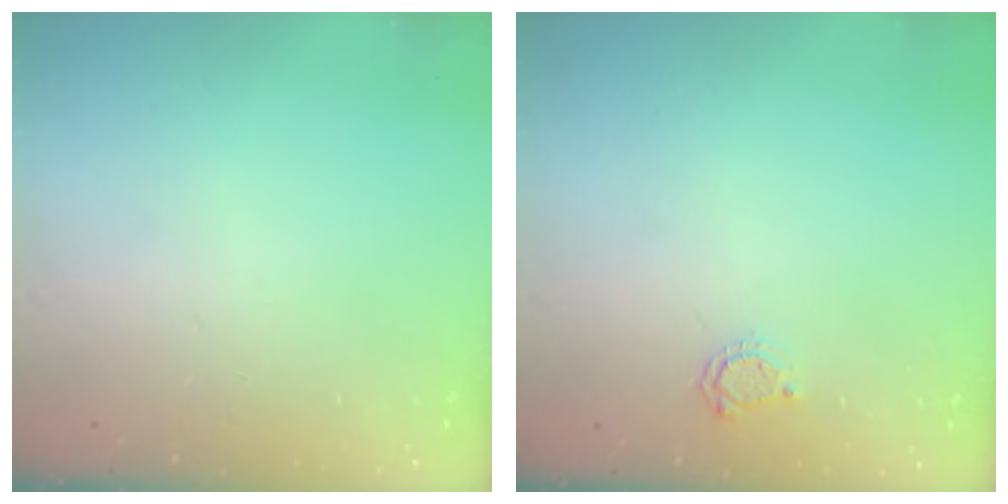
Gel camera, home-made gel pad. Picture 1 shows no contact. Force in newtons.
{"total": 4.7, "press": 4.7, "slide": 0.5}